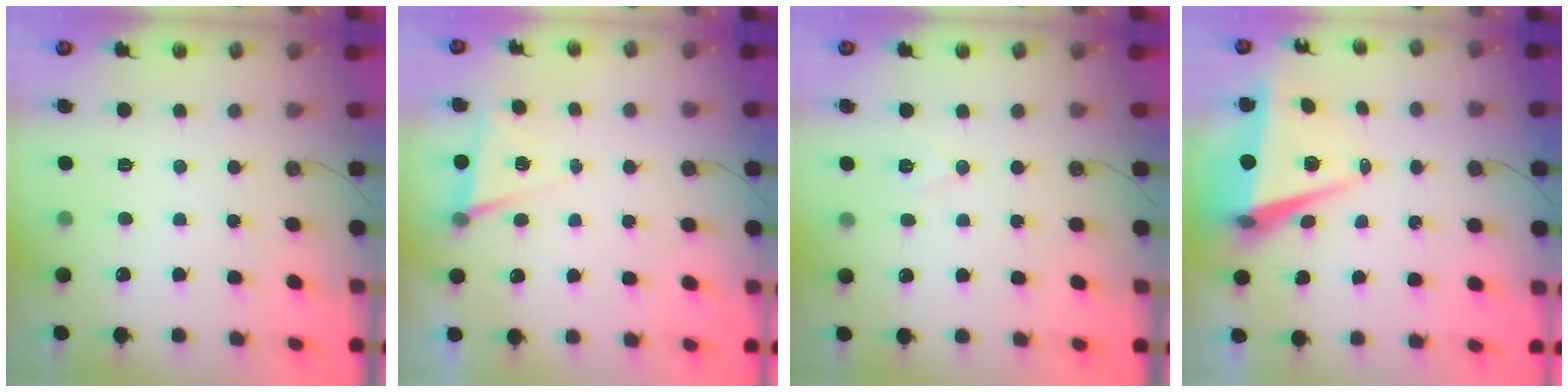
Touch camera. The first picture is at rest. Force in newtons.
{"total": 5.4, "press": 3.2, "slide": 4.4}
{"total": 5.5, "press": 3.3, "slide": 4.4}
{"total": 7.9, "press": 6.7, "slide": 4.2}